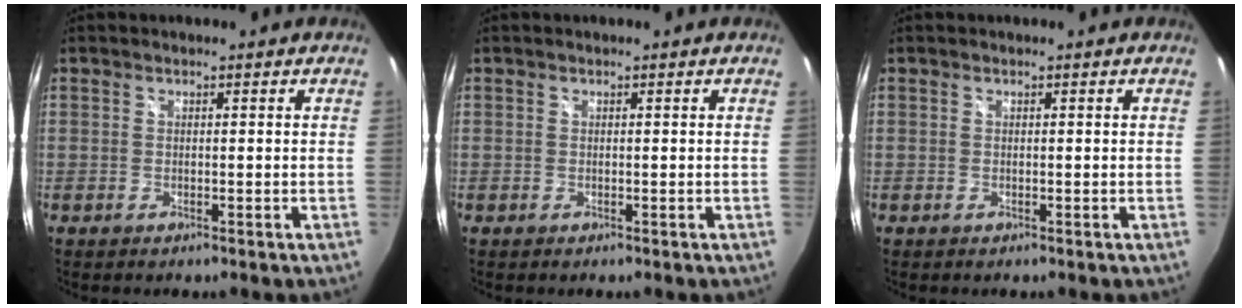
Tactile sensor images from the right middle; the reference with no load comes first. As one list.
[{"total": 0.0}, {"total": 0.0}]